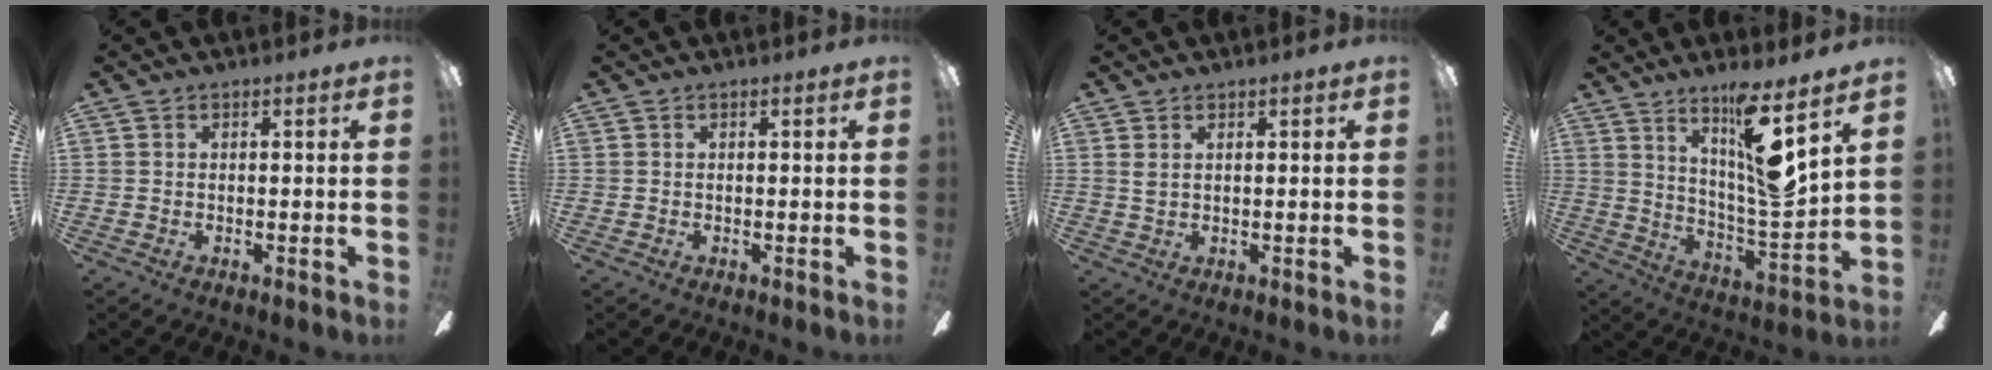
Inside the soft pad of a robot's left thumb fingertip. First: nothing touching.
{"total": 0.0}
{"total": 1.5, "force": [0.7, 0.7, 1.1], "torque": [-0.026, 0.003, 0.012]}
{"total": 14.7, "force": [9.3, 1.4, 11.3], "torque": [-0.187, -0.062, 0.144]}